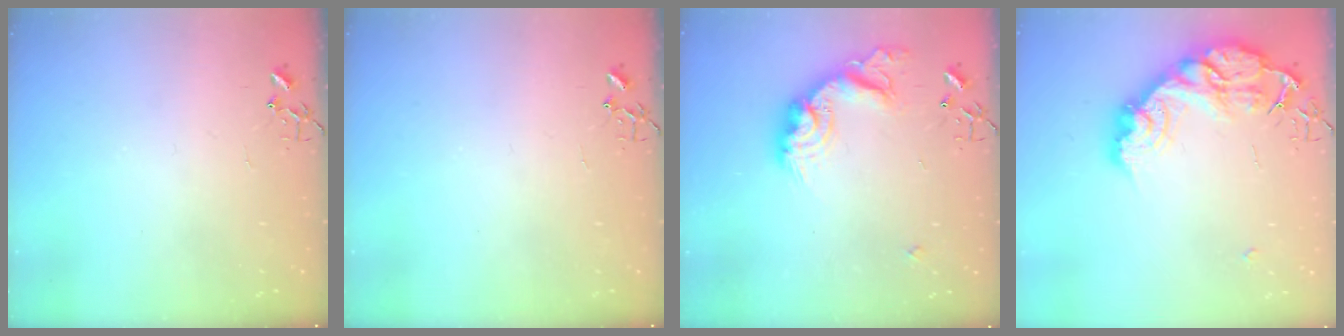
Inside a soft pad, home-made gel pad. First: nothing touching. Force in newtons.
{"total": 0.0}
{"total": 17.9, "press": 17.8, "slide": 1.1}
{"total": 25.5, "press": 25.4, "slide": 2.1}